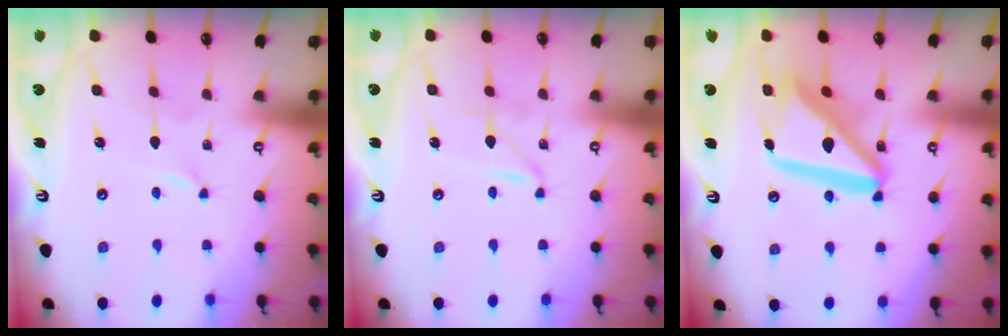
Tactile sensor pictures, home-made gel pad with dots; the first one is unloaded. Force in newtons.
{"total": 1.6, "press": 1.6, "slide": 0.1}
{"total": 18.0, "press": 17.9, "slide": 2.2}